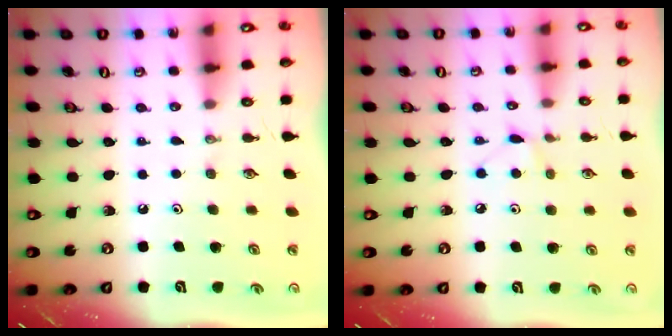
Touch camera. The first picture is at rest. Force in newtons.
{"total": 4.6, "press": 4.5, "slide": 0.6}